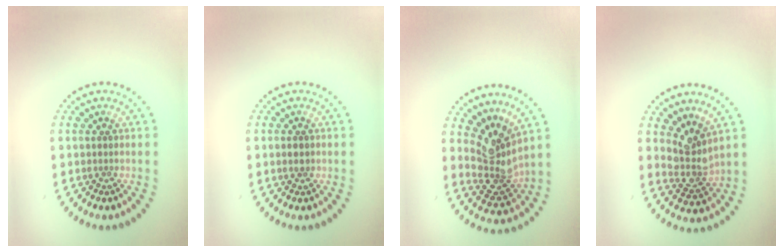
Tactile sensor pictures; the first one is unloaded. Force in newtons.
{"total": 1.3, "press": 1.3, "slide": 0.0}
{"total": 3.8, "press": 3.1, "slide": 2.3}
{"total": 3.3, "press": 2.4, "slide": 2.3}